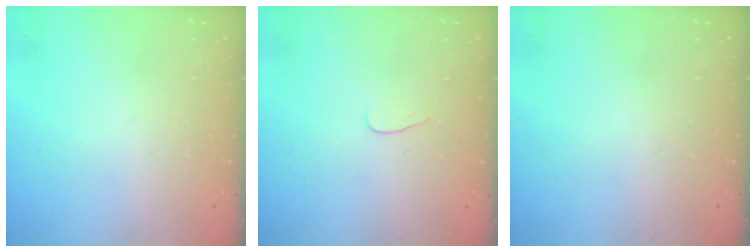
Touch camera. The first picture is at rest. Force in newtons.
{"total": 2.8, "press": 2.8, "slide": 0.3}
{"total": 0.0}